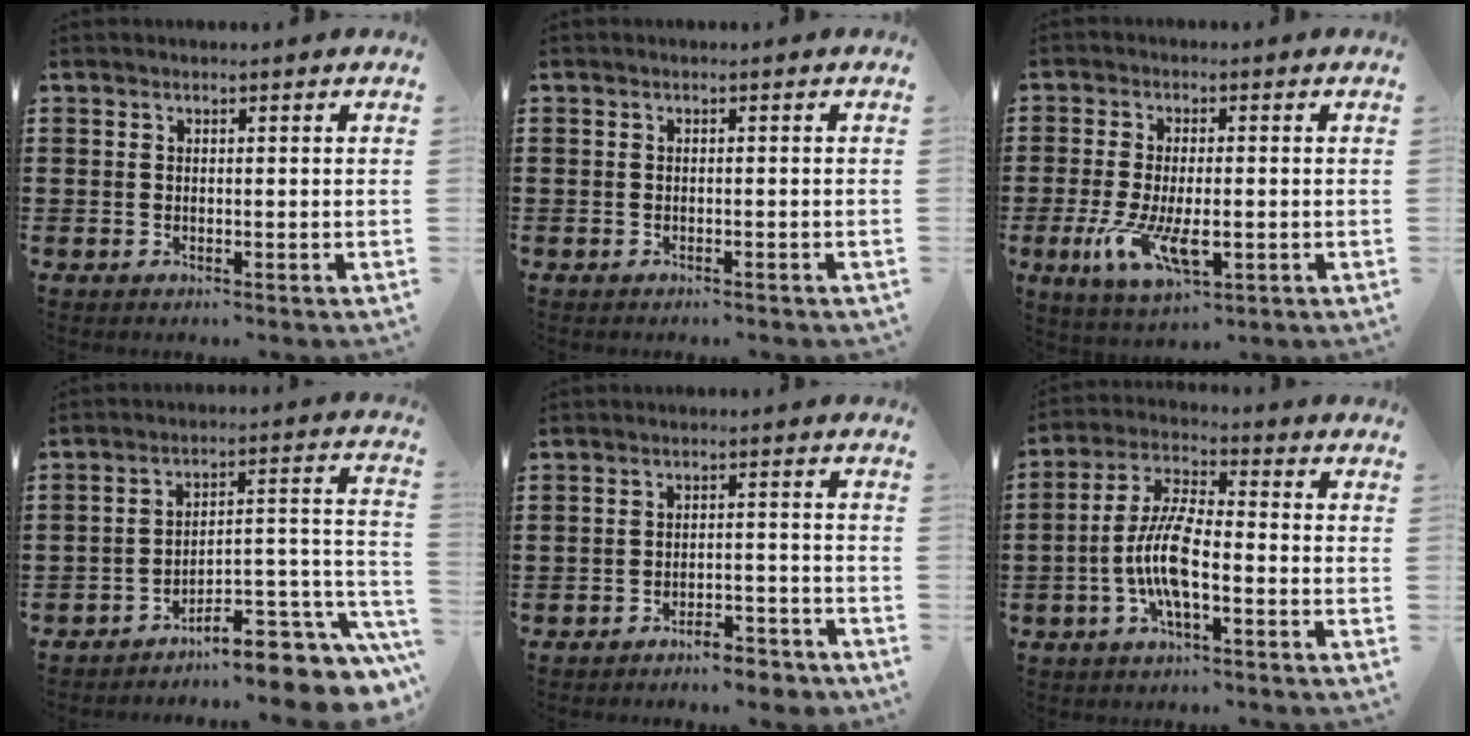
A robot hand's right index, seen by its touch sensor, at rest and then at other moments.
{"total": 0.6, "force": [-0.6, 0.1, 0.2], "torque": [-0.006, -0.002, -0.012]}
{"total": 8.3, "force": [-1.9, 3.4, 7.3], "torque": [-0.162, -0.016, -0.034]}
{"total": 8.7, "force": [-7.0, 2.3, 4.5], "torque": [-0.046, 0.003, -0.133]}
{"total": 4.3, "force": [-4.1, 0.5, 1.1], "torque": [-0.021, 0.002, -0.083]}
{"total": 8.8, "force": [-2.5, 2.8, 8.0], "torque": [-0.182, -0.010, -0.054]}